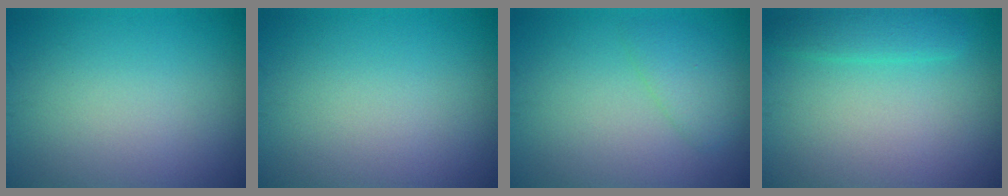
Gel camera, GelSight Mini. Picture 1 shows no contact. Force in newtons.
{"total": 0.0}
{"total": 2.0, "press": 2.0, "slide": 0.2}
{"total": 2.1, "press": 2.1, "slide": 0.1}